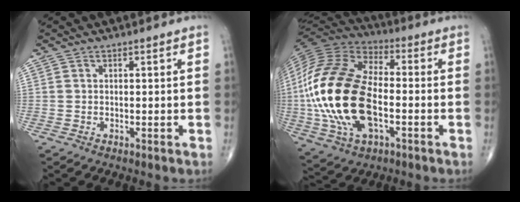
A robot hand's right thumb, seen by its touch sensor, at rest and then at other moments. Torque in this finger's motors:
{"motor_torque": [0.65, 0.74, 2.77, 0.00, 0.61]}